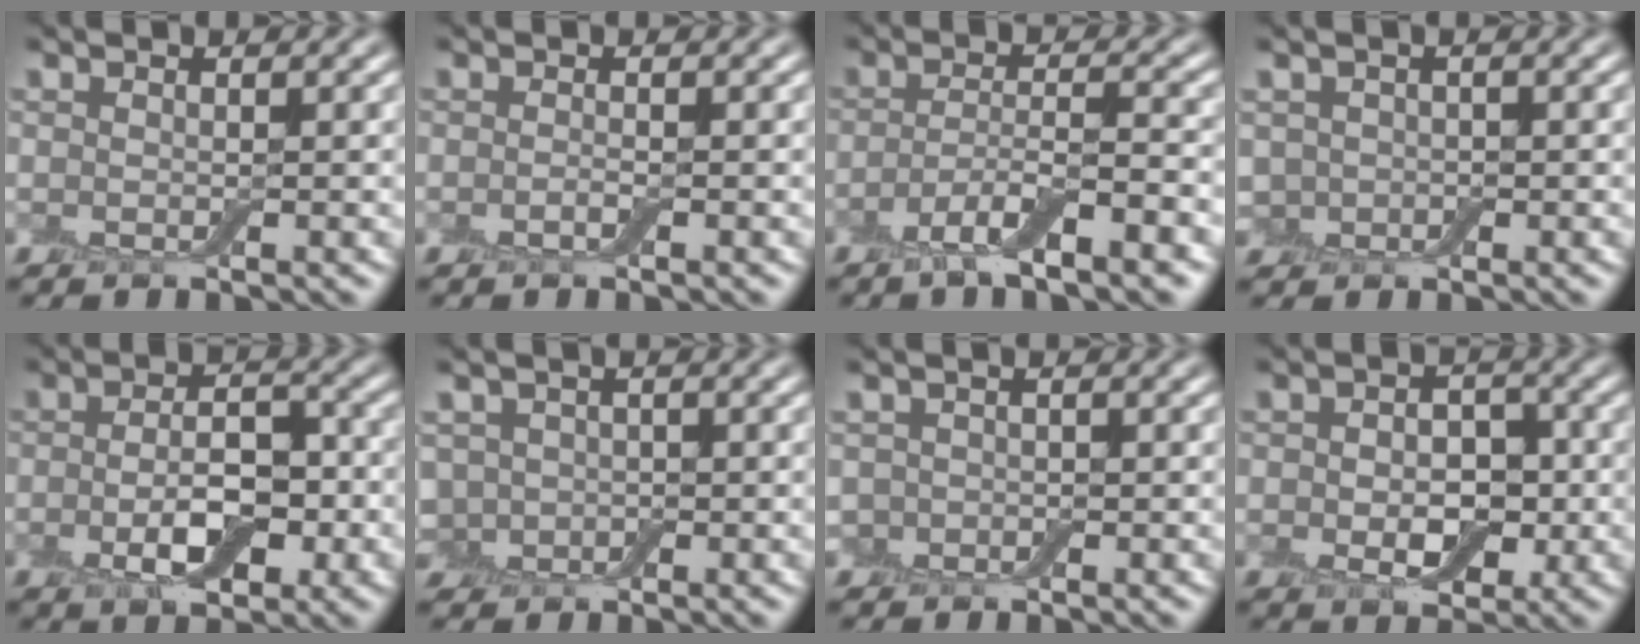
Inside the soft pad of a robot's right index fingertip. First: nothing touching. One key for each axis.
{"total": 0.7, "fx": -0.4, "fy": 0.1, "fz": 0.6, "tx": -0.013, "ty": -0.003, "tz": -0.009}
{"total": 4.6, "fx": -2.5, "fy": 1.0, "fz": 3.8, "tx": -0.071, "ty": -0.003, "tz": -0.052}
{"total": 1.6, "fx": -0.2, "fy": 1.5, "fz": 0.6, "tx": -0.008, "ty": -0.003, "tz": -0.006}
{"total": 5.4, "fx": -1.5, "fy": 2.5, "fz": 4.5, "tx": -0.083, "ty": 0.001, "tz": -0.028}
{"total": 2.8, "fx": -0.4, "fy": 2.5, "fz": 1.2, "tx": -0.016, "ty": -0.001, "tz": -0.010}
{"total": 1.1, "fx": -0.3, "fy": 1.0, "fz": 0.2, "tx": 0.000, "ty": -0.002, "tz": -0.011}
{"total": 4.8, "fx": -0.8, "fy": 3.2, "fz": 3.5, "tx": -0.051, "ty": -0.007, "tz": -0.015}